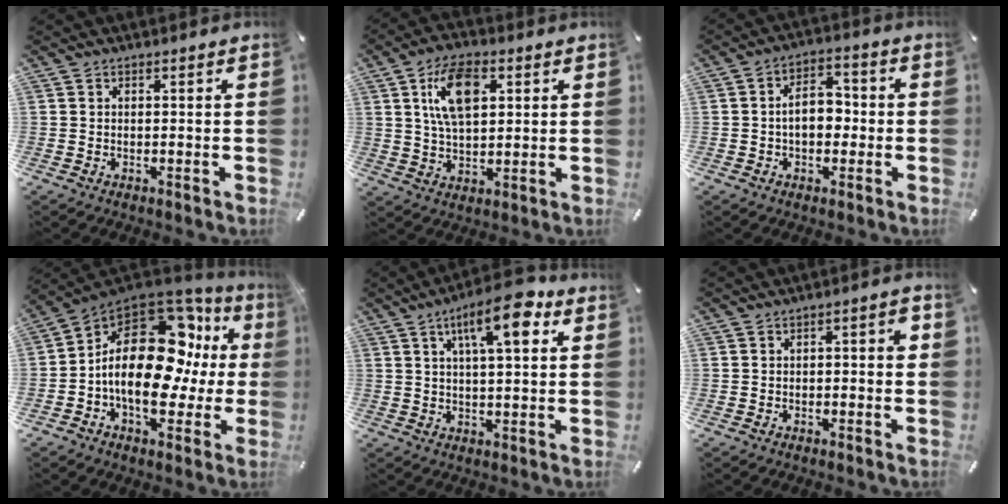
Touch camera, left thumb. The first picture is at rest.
{"total": 11.5, "force": [3.9, 6.4, 8.6], "torque": [-0.165, 0.001, 0.066]}
{"total": 7.5, "force": [-1.0, 5.0, 5.6], "torque": [-0.083, 0.006, -0.023]}
{"total": 22.6, "force": [1.6, 13.5, 18.1], "torque": [-0.315, -0.017, 0.025]}
{"total": 12.7, "force": [5.8, 4.2, 10.4], "torque": [-0.166, -0.010, 0.095]}
{"total": 3.7, "force": [-0.4, 1.6, 3.4], "torque": [-0.052, 0.009, -0.011]}